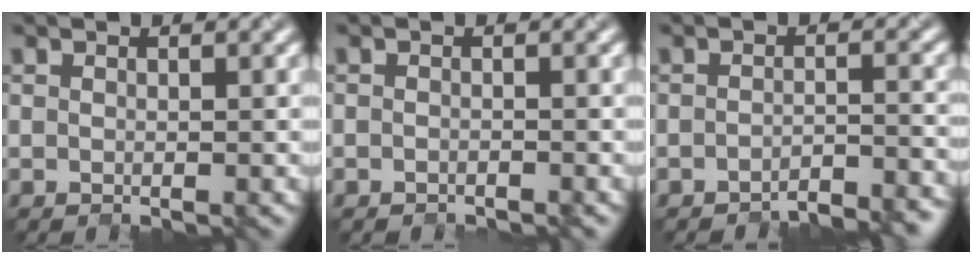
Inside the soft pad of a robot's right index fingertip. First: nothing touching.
{"total": 1.4, "force": [-1.1, -0.4, -0.8], "torque": [0.002, -0.005, -0.016]}
{"total": 3.6, "force": [-3.5, 0.2, 0.9], "torque": [-0.017, 0.001, -0.050]}